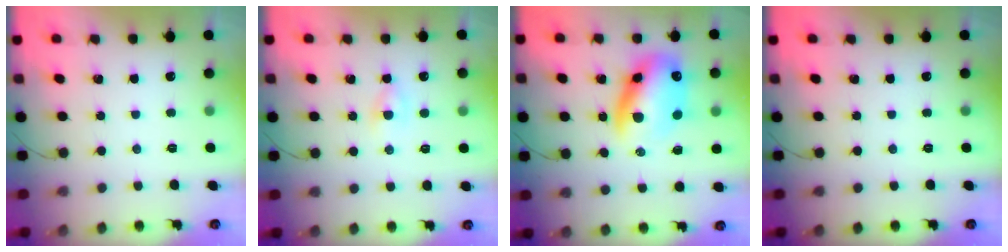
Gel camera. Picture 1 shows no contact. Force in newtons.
{"total": 2.2, "press": 2.1, "slide": 0.9}
{"total": 14.8, "press": 14.3, "slide": 3.7}
{"total": 0.0}